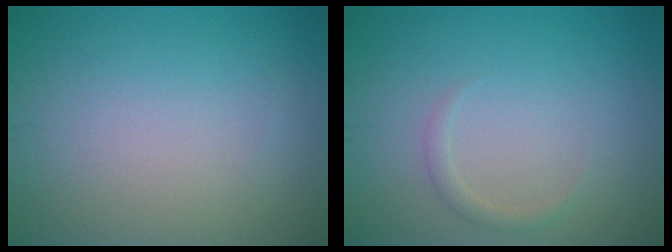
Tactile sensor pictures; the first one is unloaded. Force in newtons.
{"total": 1.0, "press": 1.0, "slide": 0.1}